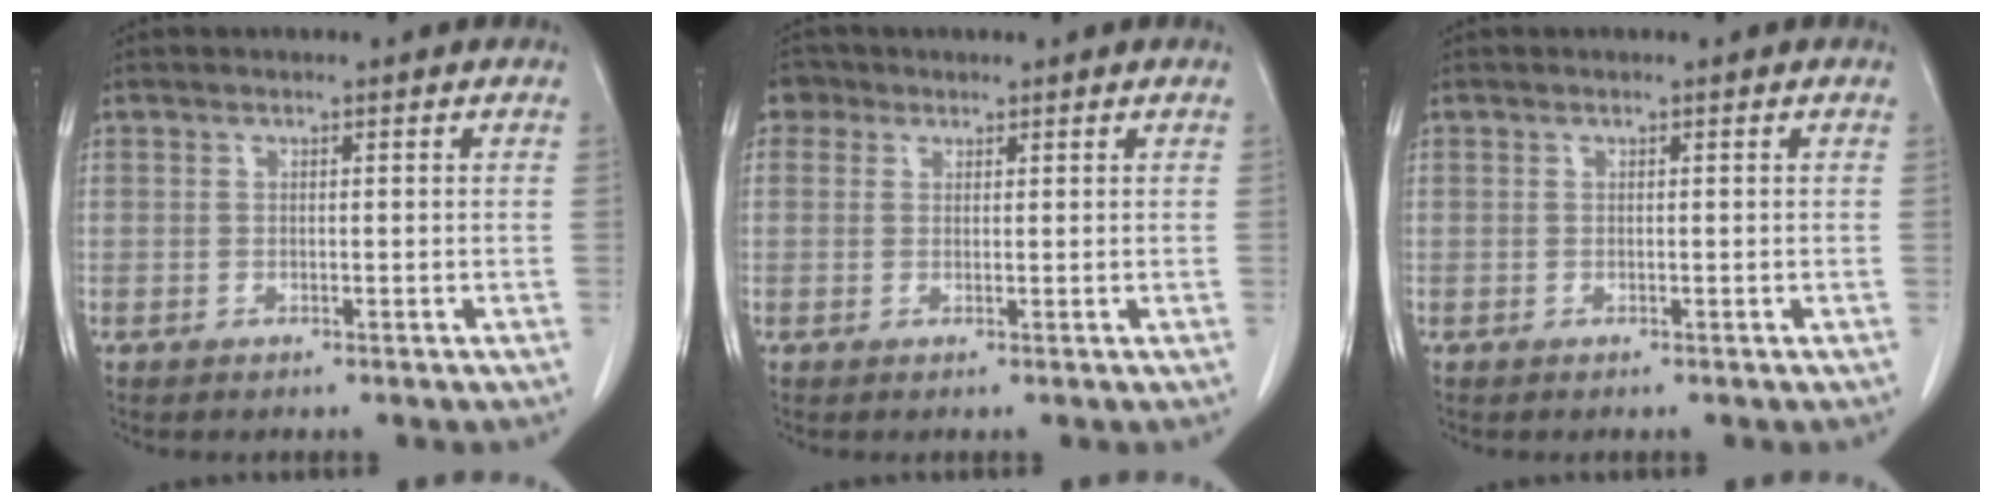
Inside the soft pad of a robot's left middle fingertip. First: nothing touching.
{"total": 2.4, "force": [1.3, 1.9, 0.4], "torque": [-0.005, 0.009, 0.019]}
{"total": 0.0}